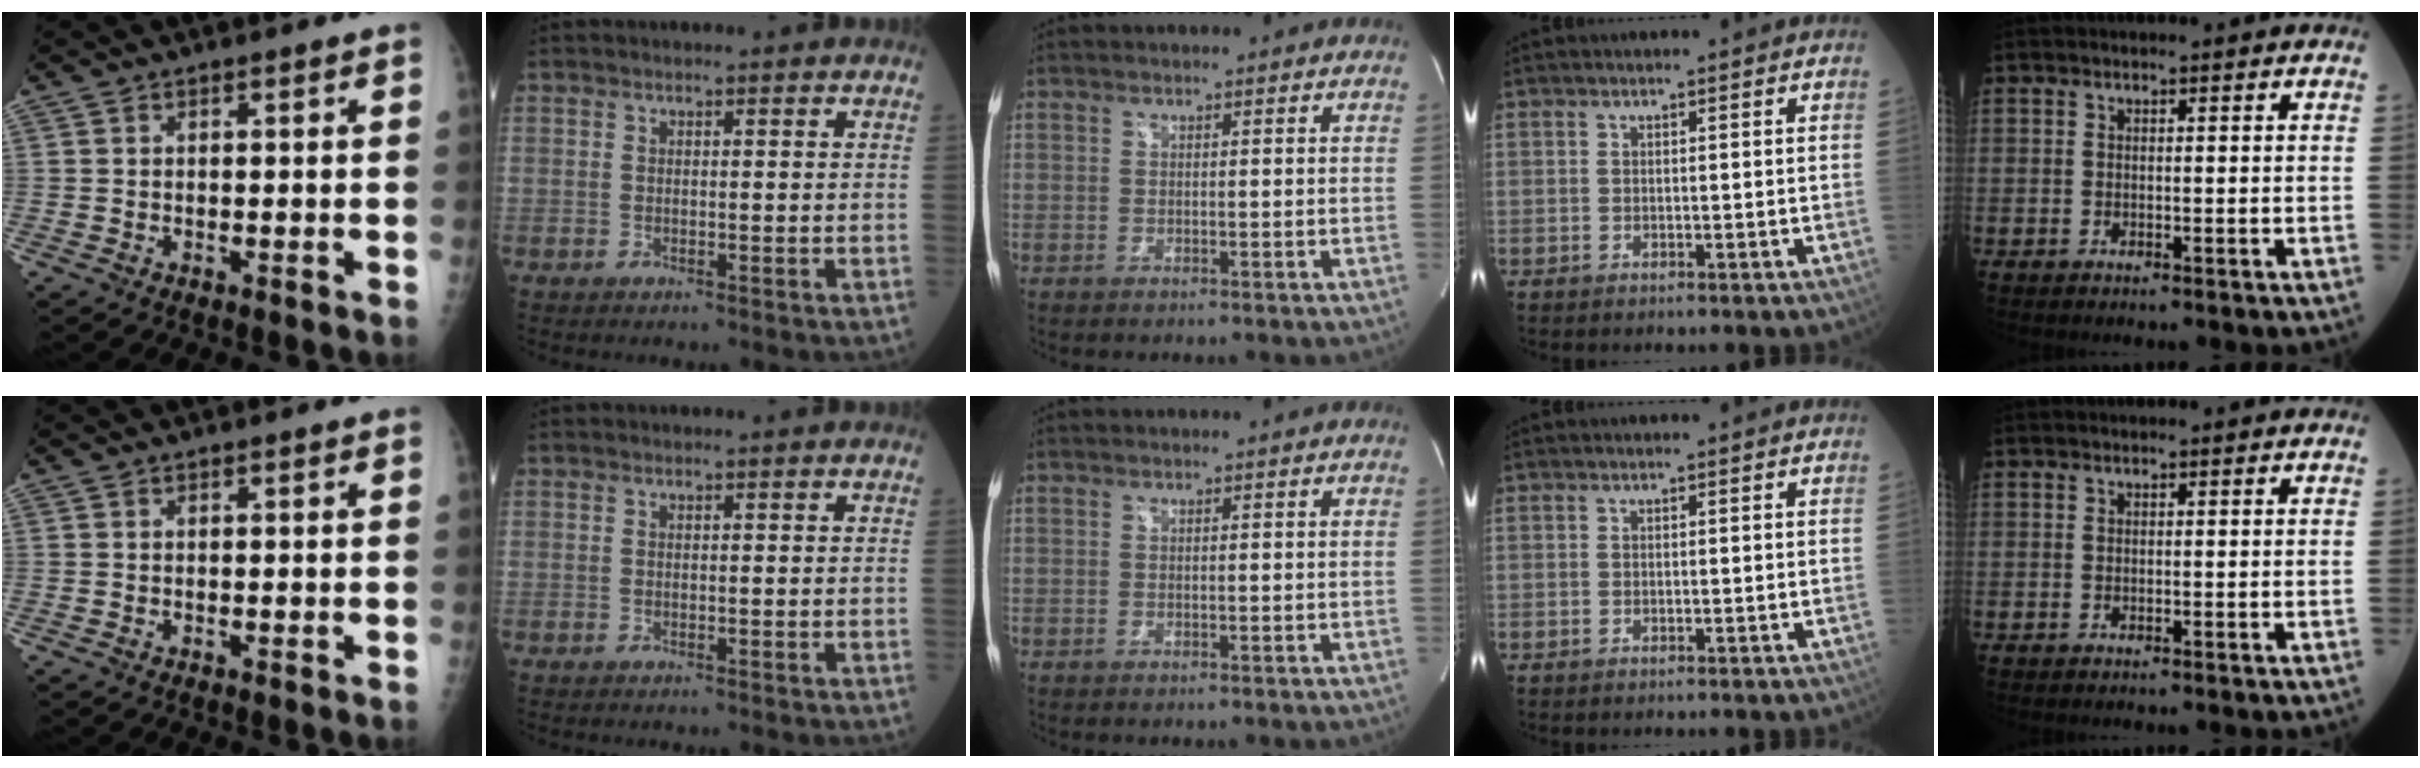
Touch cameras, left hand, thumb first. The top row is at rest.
{}